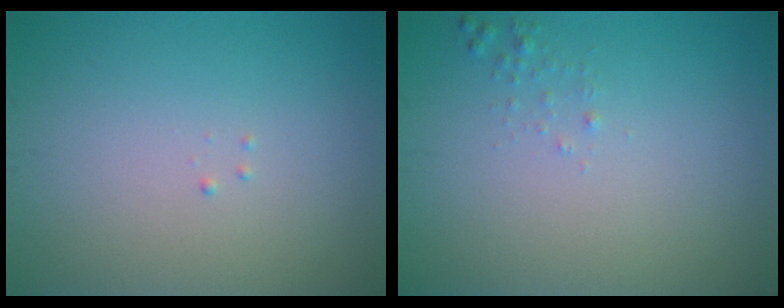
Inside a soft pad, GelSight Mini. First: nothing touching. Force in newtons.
{"total": 0.6, "press": 0.6, "slide": 0.0}